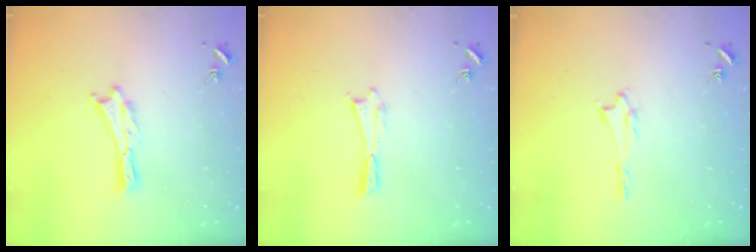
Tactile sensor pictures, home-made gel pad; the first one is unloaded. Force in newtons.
{"total": 0.0}
{"total": 1.2, "press": 1.2, "slide": 0.1}